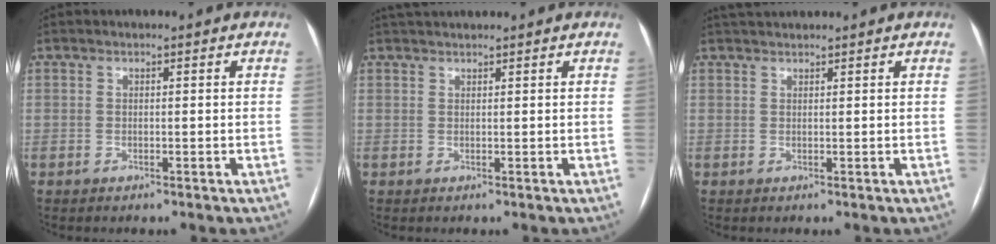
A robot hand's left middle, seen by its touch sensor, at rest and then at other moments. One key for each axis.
{"total": 2.6, "fx": 2.4, "fy": 0.0, "fz": 0.7, "tx": -0.008, "ty": 0.028, "tz": 0.045}
{"total": 2.2, "fx": 2.2, "fy": 0.0, "fz": 0.6, "tx": -0.007, "ty": 0.025, "tz": 0.041}